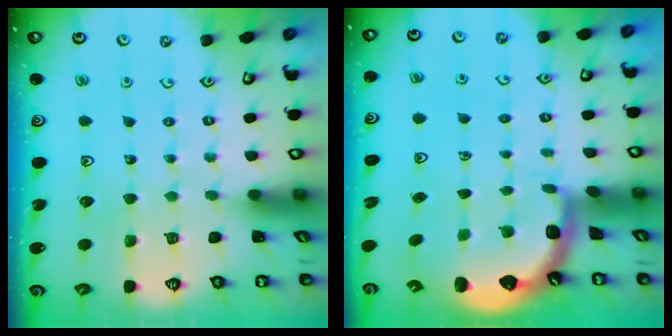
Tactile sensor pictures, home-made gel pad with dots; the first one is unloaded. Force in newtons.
{"total": 2.7, "press": 1.5, "slide": 2.2}